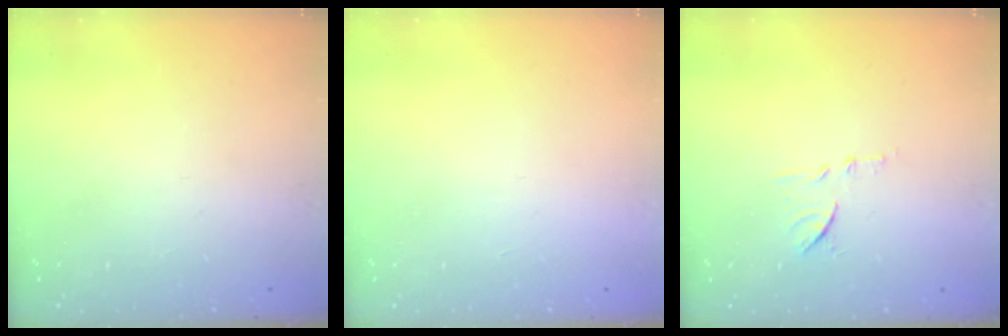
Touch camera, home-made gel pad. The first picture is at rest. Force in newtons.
{"total": 1.5, "press": 1.5, "slide": 0.1}
{"total": 8.7, "press": 8.7, "slide": 0.3}